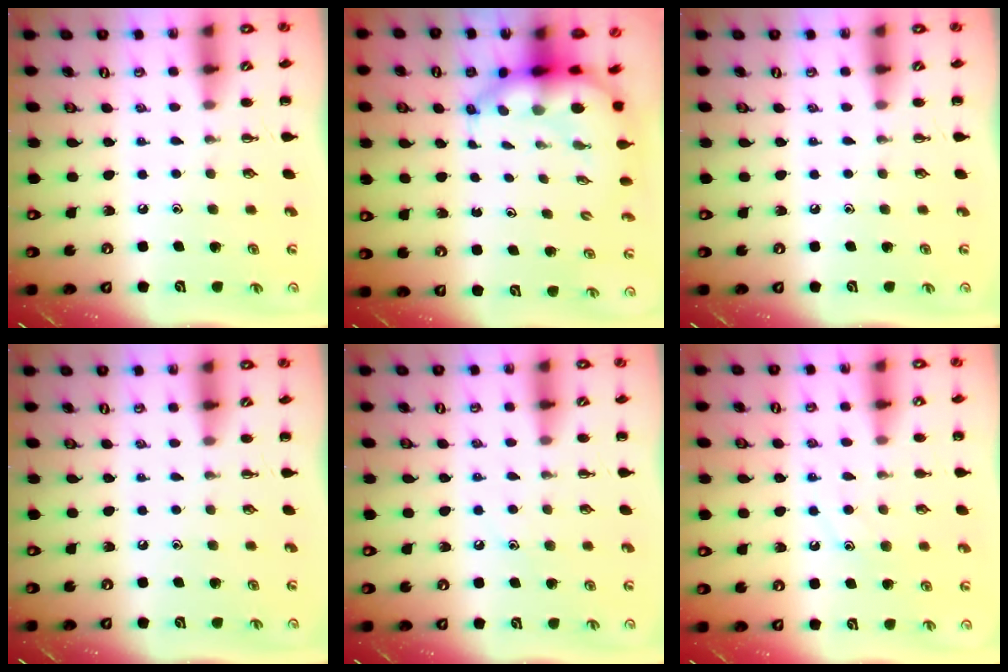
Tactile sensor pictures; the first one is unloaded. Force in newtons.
{"total": 6.8, "press": 6.6, "slide": 1.7}
{"total": 0.0}
{"total": 0.0}
{"total": 6.6, "press": 6.4, "slide": 1.4}
{"total": 9.6, "press": 9.6, "slide": 0.9}